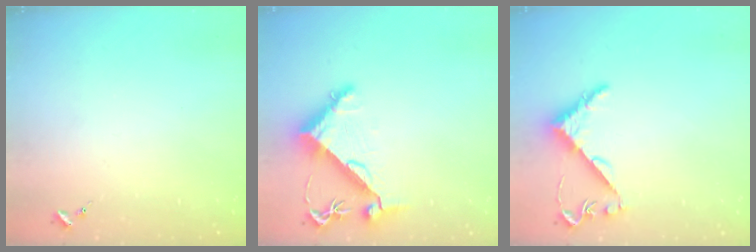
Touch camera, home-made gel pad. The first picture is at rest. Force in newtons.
{"total": 7.9, "press": 7.8, "slide": 1.0}
{"total": 5.2, "press": 5.2, "slide": 0.4}